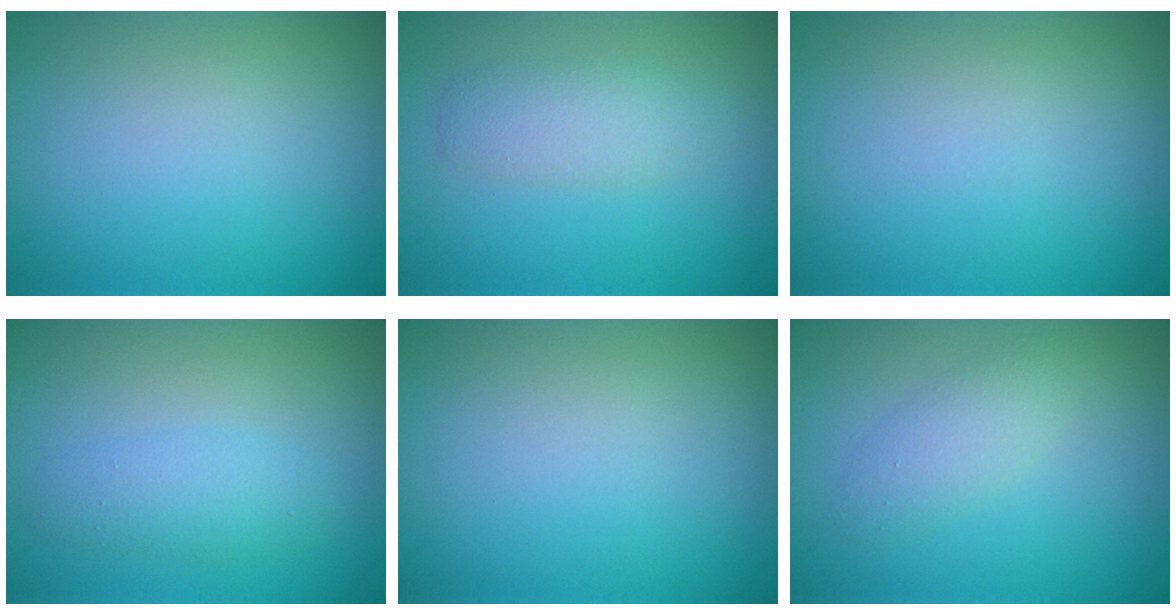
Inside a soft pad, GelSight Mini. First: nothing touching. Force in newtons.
{"total": 2.7, "press": 2.7, "slide": 0.1}
{"total": 0.0}
{"total": 2.3, "press": 2.3, "slide": 0.0}
{"total": 0.0}
{"total": 2.3, "press": 2.3, "slide": 0.2}